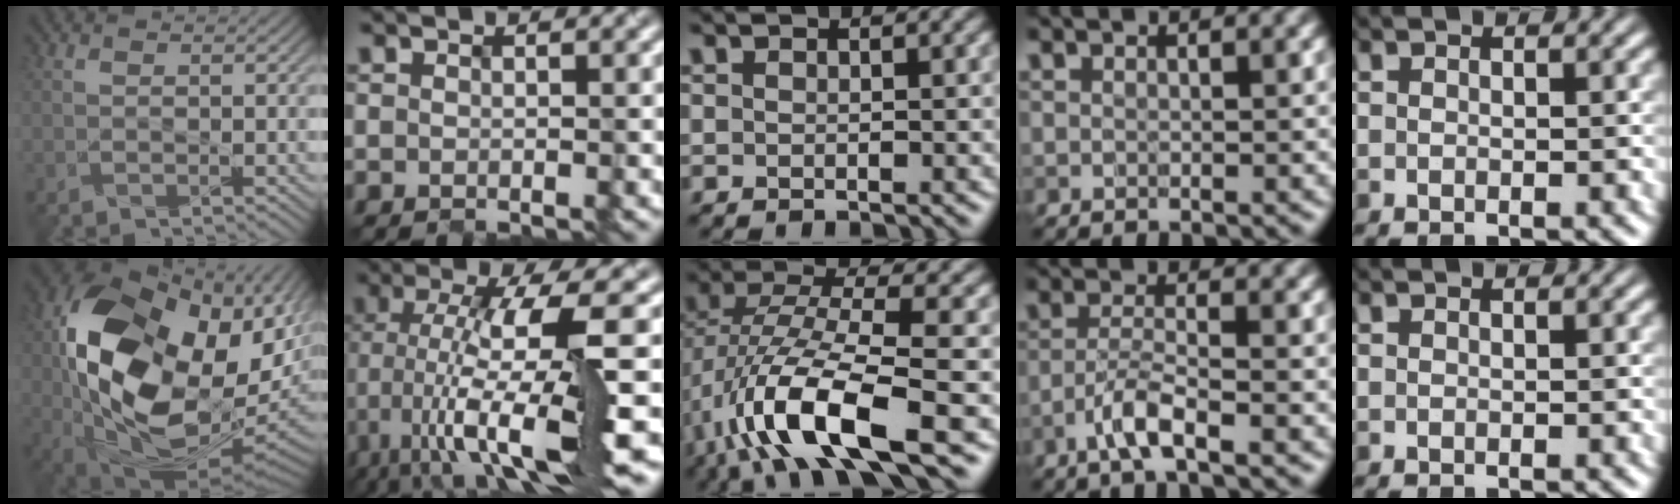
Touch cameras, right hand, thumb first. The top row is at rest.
{"thumb": {"total": 22.9, "force": [1.8, 14.5, 17.6], "torque": [-0.395, -0.044, 0.075]}, "index": {"total": 11.5, "force": [-2.0, 2.4, 11.0], "torque": [-0.180, -0.003, -0.030]}, "middle": {"total": 10.8, "force": [-4.3, 3.3, 9.3], "torque": [-0.186, 0.006, -0.085]}, "ring": {"total": 2.8, "force": [-1.8, 0.2, 2.1], "torque": [-0.039, 0.007, -0.044]}}